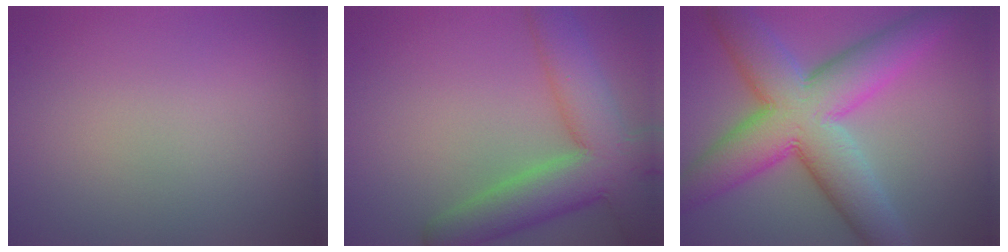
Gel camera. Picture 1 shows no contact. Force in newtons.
{"total": 8.8, "press": 8.8, "slide": 0.5}
{"total": 11.8, "press": 11.8, "slide": 0.3}